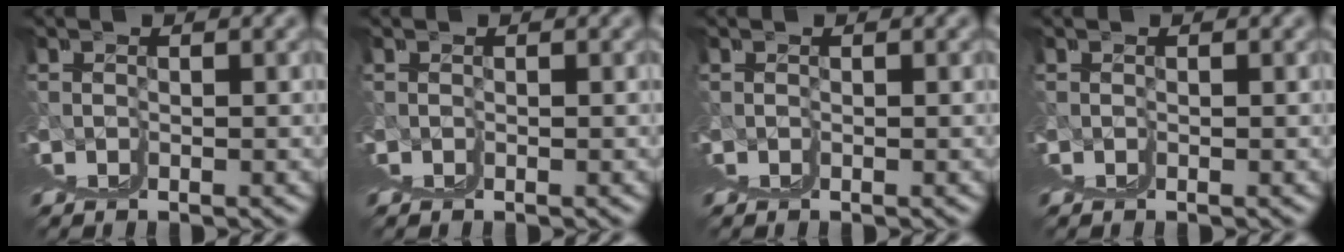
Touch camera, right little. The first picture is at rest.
{"total": 0.0}
{"total": 0.0}
{"total": 0.0}